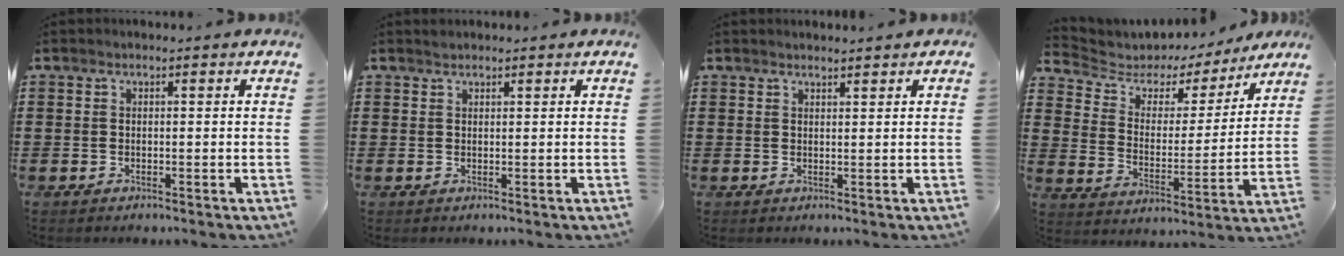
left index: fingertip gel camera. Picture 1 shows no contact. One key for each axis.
{"total": 0.8, "fx": 0.8, "fy": 0.2, "fz": 0.0, "tx": -0.003, "ty": -0.001, "tz": 0.016}
{"total": 1.2, "fx": 1.2, "fy": 0.1, "fz": 0.1, "tx": -0.005, "ty": -0.001, "tz": 0.024}
{"total": 4.7, "fx": 3.8, "fy": 2.5, "fz": 1.0, "tx": -0.049, "ty": -0.026, "tz": 0.059}